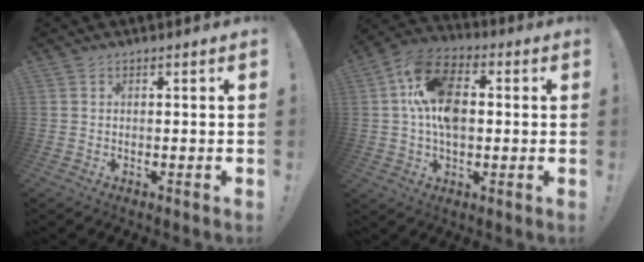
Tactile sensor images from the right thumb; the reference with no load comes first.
{"total": 16.2, "force": [1.4, 10.4, 12.3], "torque": [-0.232, 0.014, 0.025]}